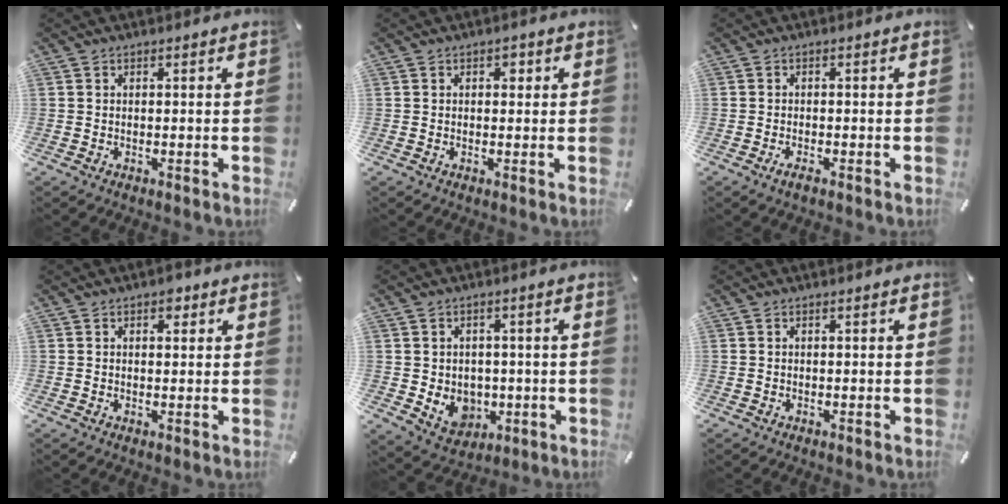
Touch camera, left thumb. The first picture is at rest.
{"total": 1.5, "force": [0.4, 1.2, 0.8], "torque": [-0.002, 0.001, 0.002]}
{"total": 1.7, "force": [-1.0, 0.5, 1.2], "torque": [-0.021, 0.002, -0.019]}
{"total": 2.4, "force": [1.0, 1.7, 1.4], "torque": [-0.007, -0.002, 0.011]}
{"total": 6.6, "force": [-0.5, 6.2, 2.2], "torque": [-0.037, -0.004, -0.005]}
{"total": 0.0}